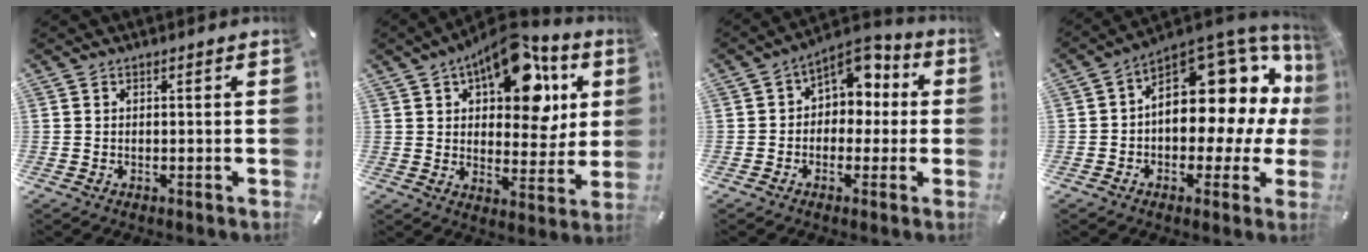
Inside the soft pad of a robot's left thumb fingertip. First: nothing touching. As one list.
[{"total": 17.9, "force": [9.0, 10.0, 11.9], "torque": [-0.162, -0.043, 0.150]}, {"total": 7.4, "force": [1.9, 6.3, 3.5], "torque": [-0.046, -0.017, 0.030]}, {"total": 16.5, "force": [5.4, 10.6, 11.5], "torque": [-0.126, -0.070, 0.090]}]